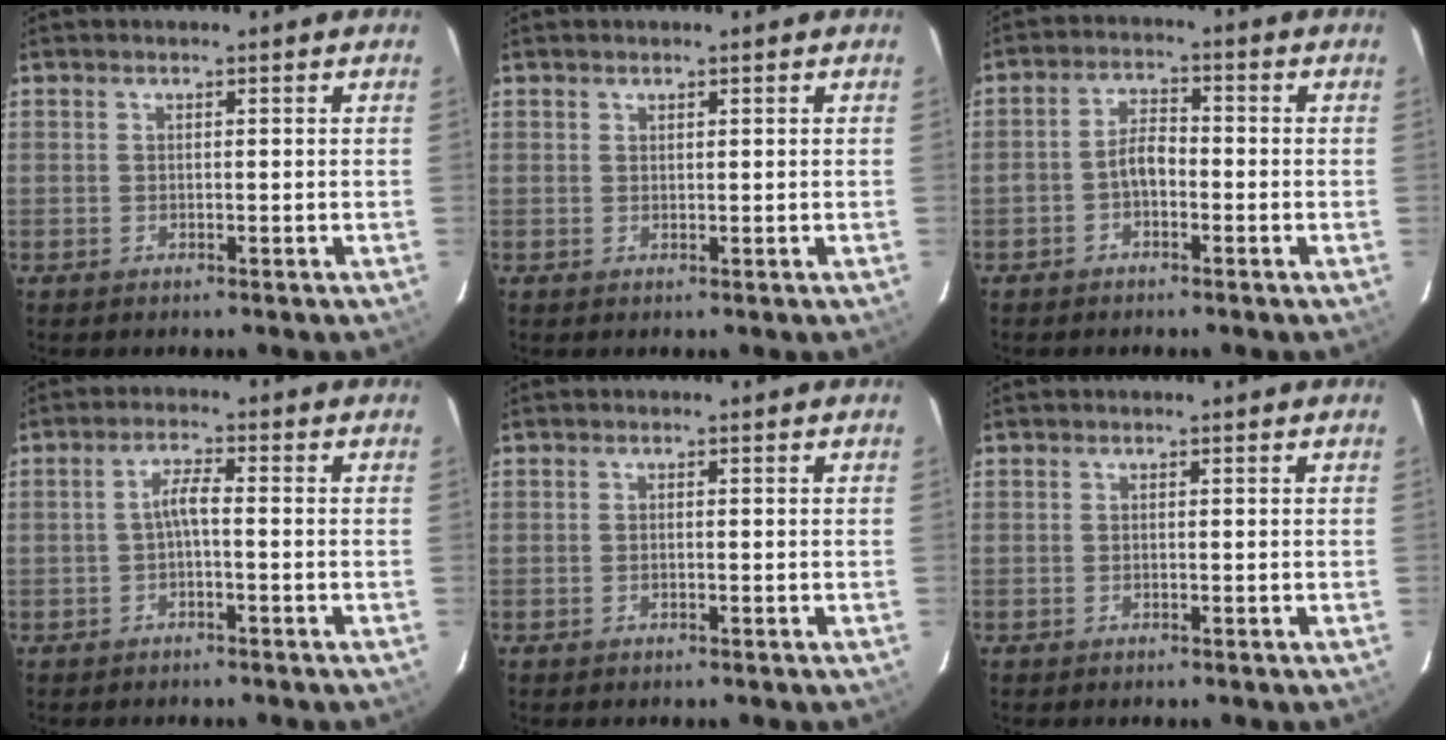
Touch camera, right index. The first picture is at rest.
{"total": 0.6, "force": [0.5, 0.3, 0.0], "torque": [-0.001, 0.001, 0.010]}
{"total": 3.7, "force": [-1.7, 2.0, 2.7], "torque": [-0.054, 0.013, -0.033]}
{"total": 2.7, "force": [-0.9, 0.3, 2.5], "torque": [-0.052, 0.007, -0.016]}
{"total": 0.6, "force": [-0.3, 0.5, 0.3], "torque": [-0.006, 0.000, -0.004]}
{"total": 0.0}